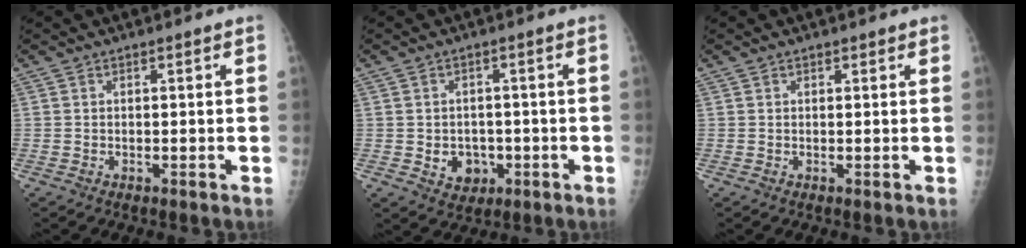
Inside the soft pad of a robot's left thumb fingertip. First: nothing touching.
{"total": 5.1, "force": [-1.2, 4.3, 2.5], "torque": [-0.011, 0.006, -0.006]}
{"total": 0.7, "force": [0.5, 0.5, 0.1], "torque": [0.005, -0.003, 0.005]}